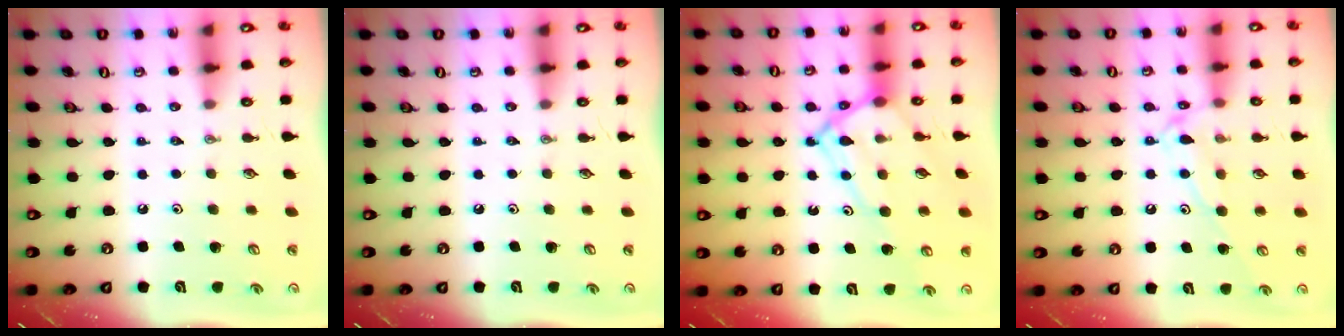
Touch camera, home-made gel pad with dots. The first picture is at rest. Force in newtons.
{"total": 0.0}
{"total": 13.7, "press": 13.6, "slide": 2.0}
{"total": 11.5, "press": 11.4, "slide": 0.9}